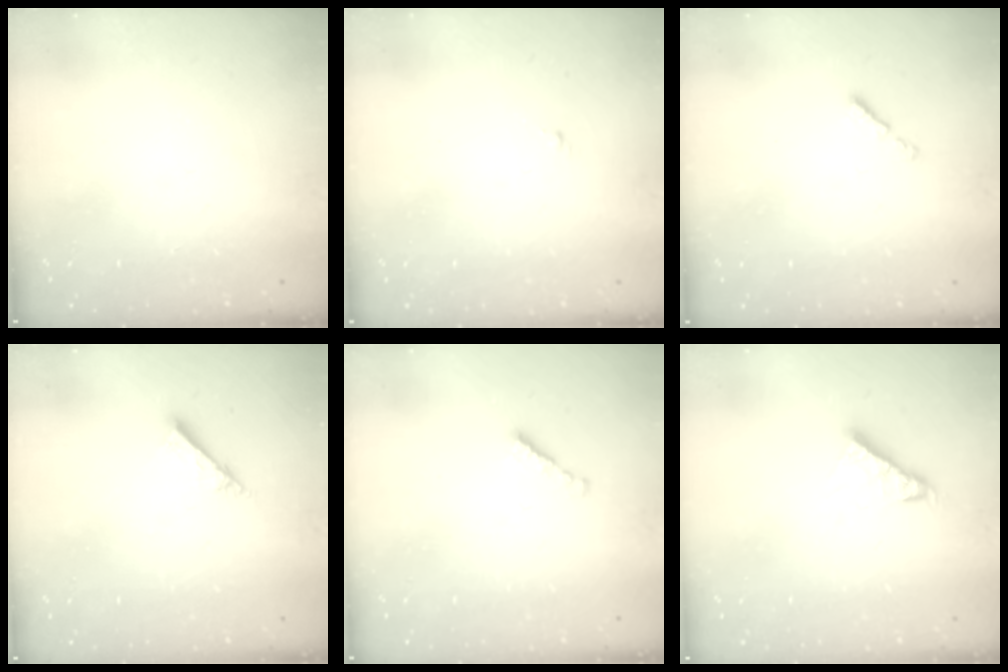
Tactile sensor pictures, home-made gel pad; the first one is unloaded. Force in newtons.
{"total": 0.7, "press": 0.7, "slide": 0.2}
{"total": 0.7, "press": 0.5, "slide": 0.4}
{"total": 2.4, "press": 2.4, "slide": 0.1}
{"total": 1.8, "press": 1.7, "slide": 0.6}
{"total": 4.7, "press": 4.7, "slide": 0.4}